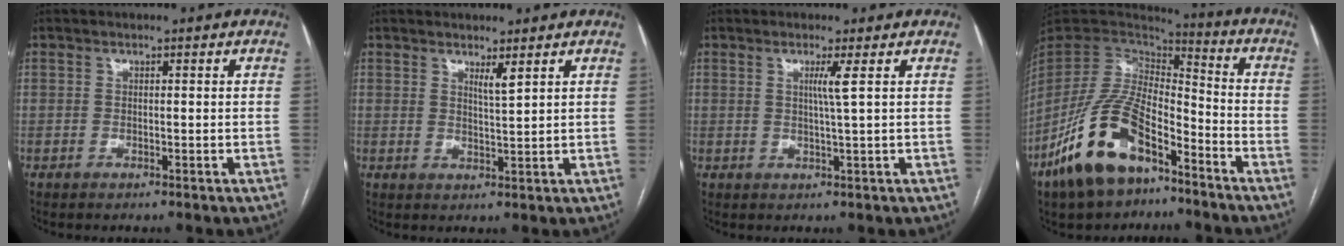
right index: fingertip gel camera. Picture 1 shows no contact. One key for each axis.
{"total": 2.0, "fx": 1.4, "fy": -0.2, "fz": 1.4, "tx": -0.026, "ty": -0.011, "tz": 0.027}
{"total": 2.4, "fx": 0.7, "fy": -0.9, "fz": 2.1, "tx": -0.041, "ty": -0.005, "tz": 0.016}
{"total": 17.4, "fx": -10.5, "fy": 7.1, "fz": 11.9, "tx": -0.247, "ty": 0.001, "tz": -0.194}